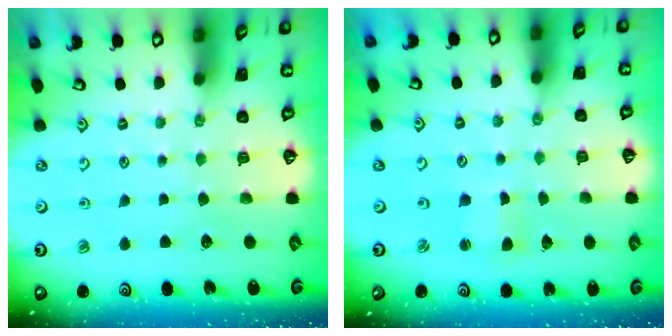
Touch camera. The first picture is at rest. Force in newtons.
{"total": 1.1, "press": 1.0, "slide": 0.2}